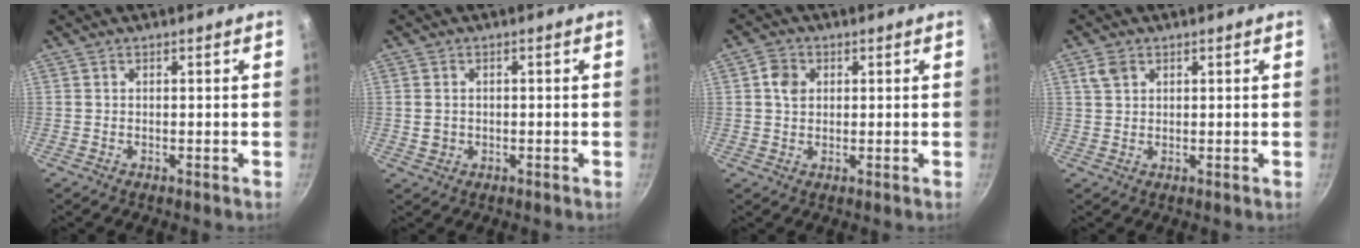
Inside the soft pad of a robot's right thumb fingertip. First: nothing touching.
{"total": 2.4, "force": [-0.3, 2.1, 1.2], "torque": [-0.019, 0.005, -0.004]}
{"total": 3.9, "force": [0.9, 3.1, 2.1], "torque": [-0.026, 0.004, 0.012]}
{"total": 2.9, "force": [1.4, 2.1, 1.5], "torque": [-0.020, 0.000, 0.028]}